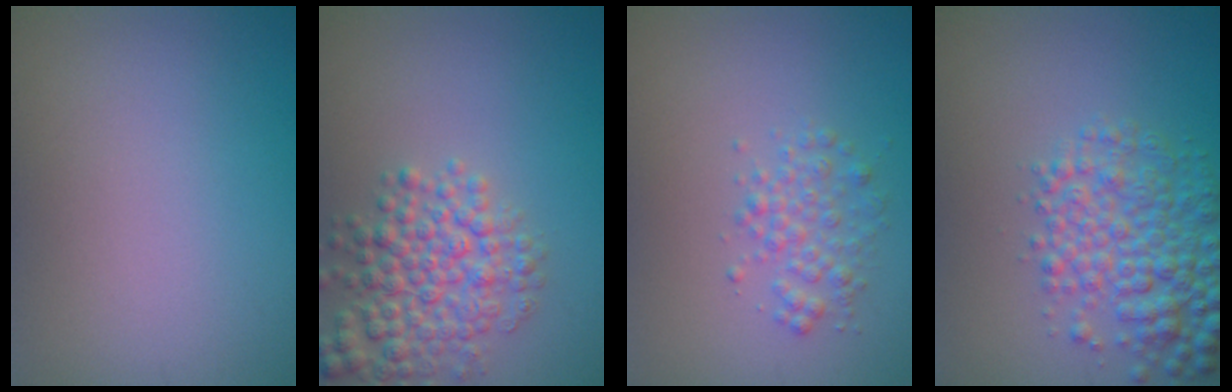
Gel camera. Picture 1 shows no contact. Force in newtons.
{"total": 5.0, "press": 5.0, "slide": 0.2}
{"total": 2.0, "press": 2.0, "slide": 0.0}
{"total": 5.5, "press": 5.5, "slide": 0.1}